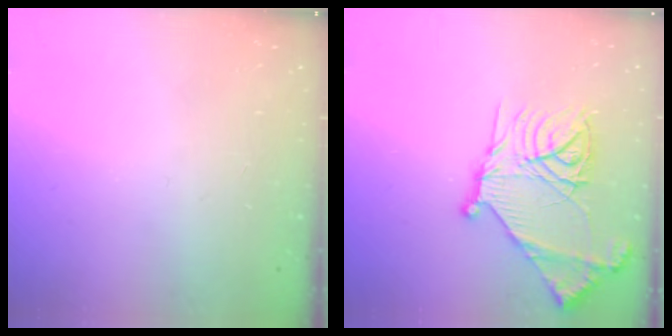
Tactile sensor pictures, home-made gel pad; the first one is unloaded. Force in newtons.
{"total": 22.5, "press": 22.4, "slide": 2.2}